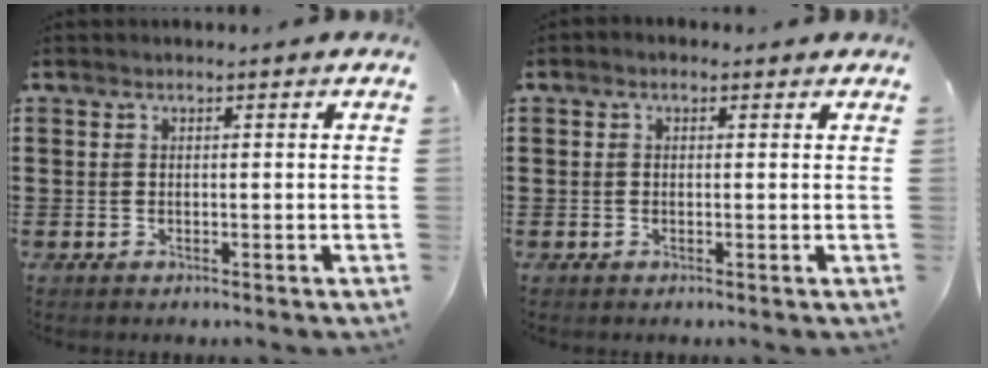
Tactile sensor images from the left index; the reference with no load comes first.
{"total": 0.6, "force": [-0.1, 0.5, 0.4], "torque": [-0.008, 0.003, -0.002]}